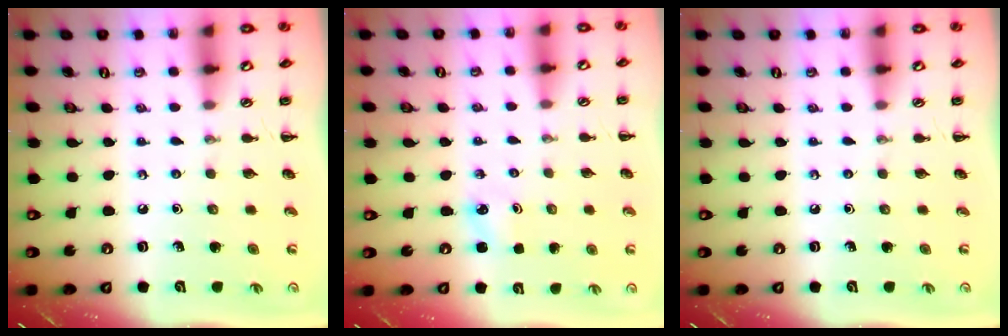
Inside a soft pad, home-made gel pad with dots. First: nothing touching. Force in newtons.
{"total": 2.5, "press": 2.4, "slide": 0.8}
{"total": 0.0}